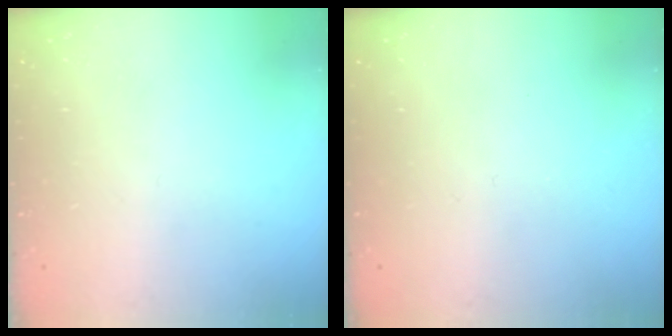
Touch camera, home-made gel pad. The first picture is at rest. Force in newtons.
{"total": 0.0}